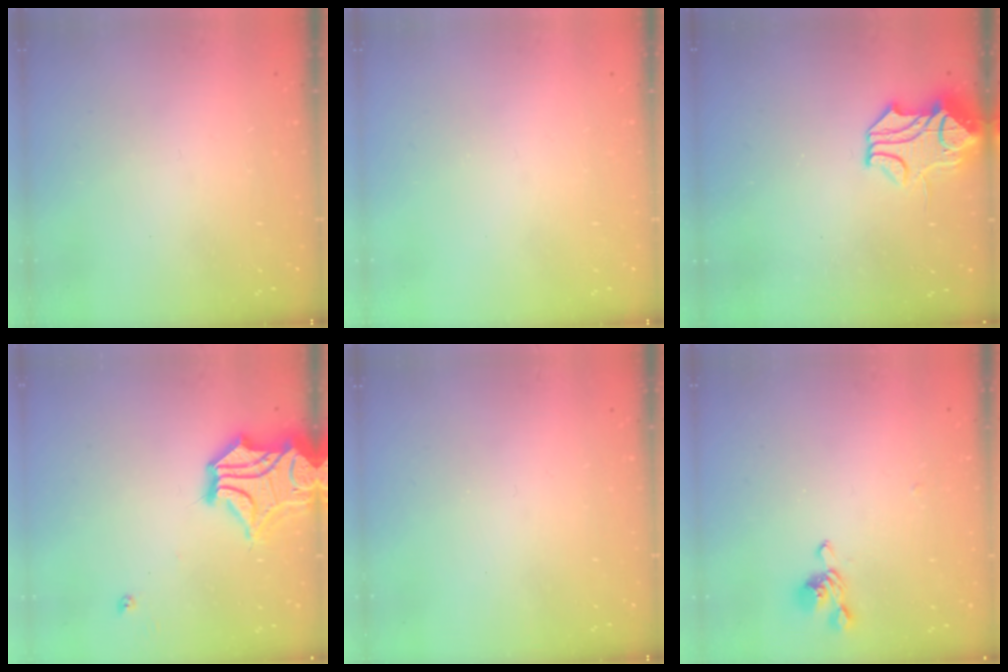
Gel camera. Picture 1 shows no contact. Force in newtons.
{"total": 0.0}
{"total": 2.2, "press": 1.6, "slide": 1.5}
{"total": 12.5, "press": 12.3, "slide": 2.5}
{"total": 0.0}
{"total": 4.1, "press": 4.1, "slide": 0.3}